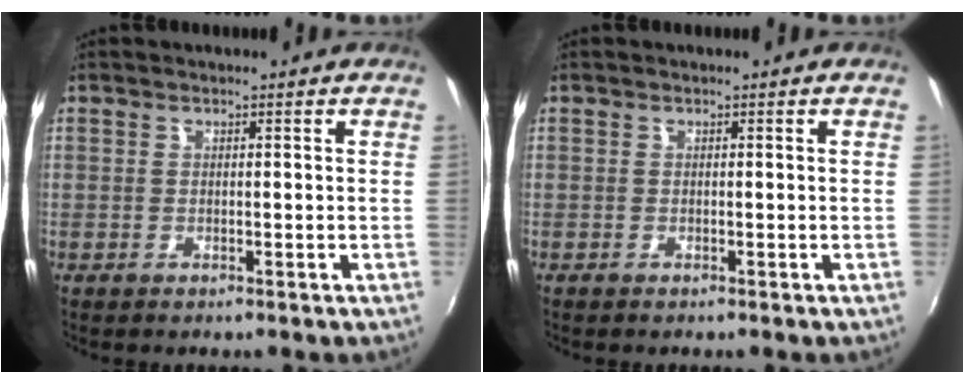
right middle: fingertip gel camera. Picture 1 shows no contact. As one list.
[{"total": 0.0}]